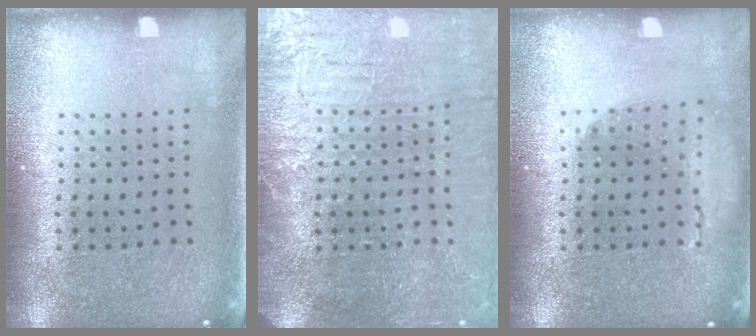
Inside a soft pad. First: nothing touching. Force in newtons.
{"total": 3.6, "press": 3.4, "slide": 1.3}
{"total": 1.1, "press": 1.1, "slide": 0.2}